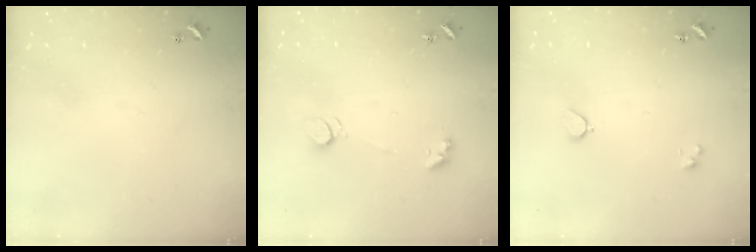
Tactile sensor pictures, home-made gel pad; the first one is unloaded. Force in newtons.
{"total": 2.2, "press": 2.2, "slide": 0.4}
{"total": 2.0, "press": 1.9, "slide": 0.6}